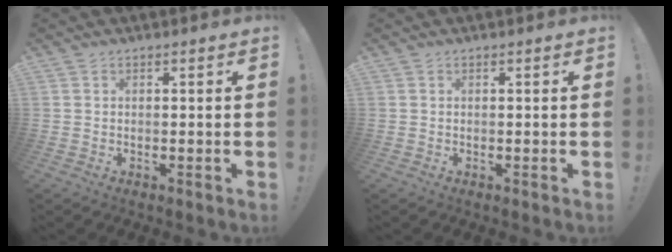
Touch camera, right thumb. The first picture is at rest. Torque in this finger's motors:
{"motor_torque": [0.00, 0.00, 0.01, 0.00, 0.00]}